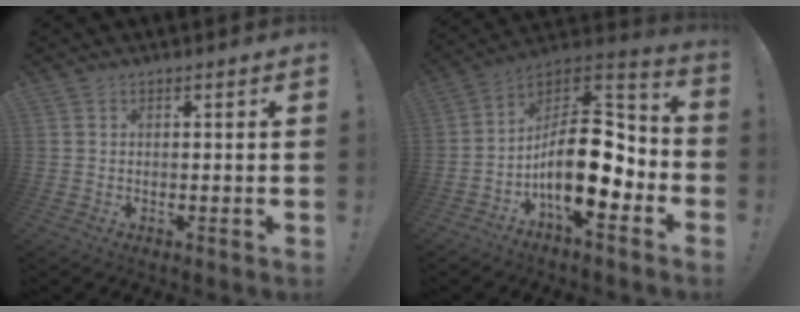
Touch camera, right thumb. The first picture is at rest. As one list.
[{"total": 19.9, "force": [-4.3, 9.6, 16.9], "torque": [-0.270, 0.013, -0.066]}]